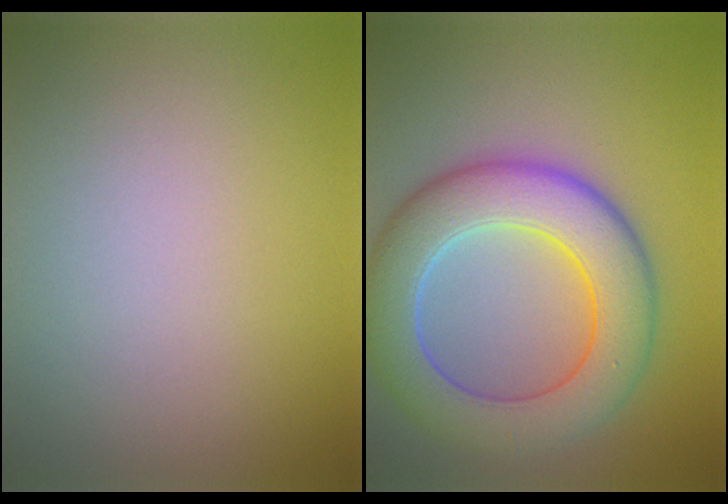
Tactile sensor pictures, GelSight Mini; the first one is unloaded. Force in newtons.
{"total": 9.3, "press": 9.3, "slide": 0.8}